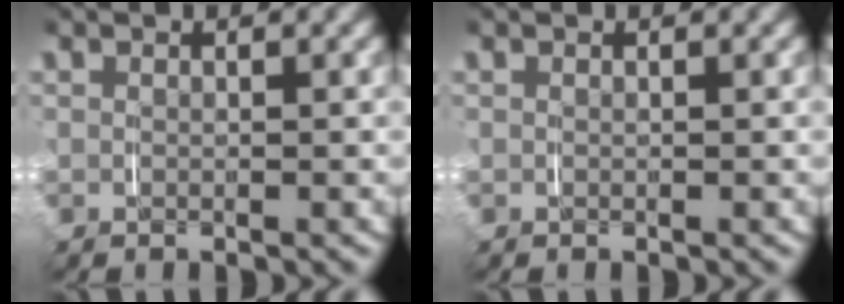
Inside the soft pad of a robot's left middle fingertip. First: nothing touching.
{"total": 0.0}